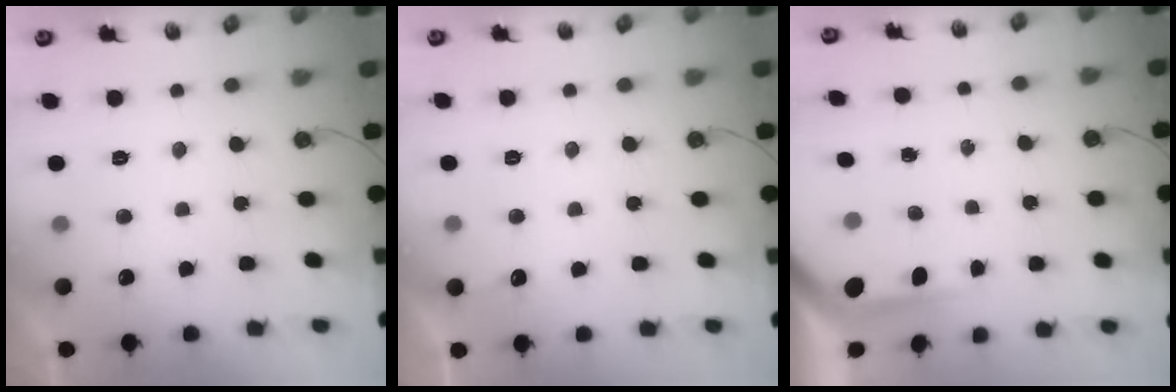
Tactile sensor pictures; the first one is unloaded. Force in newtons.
{"total": 2.8, "press": 2.8, "slide": 0.4}
{"total": 3.9, "press": 3.9, "slide": 0.4}